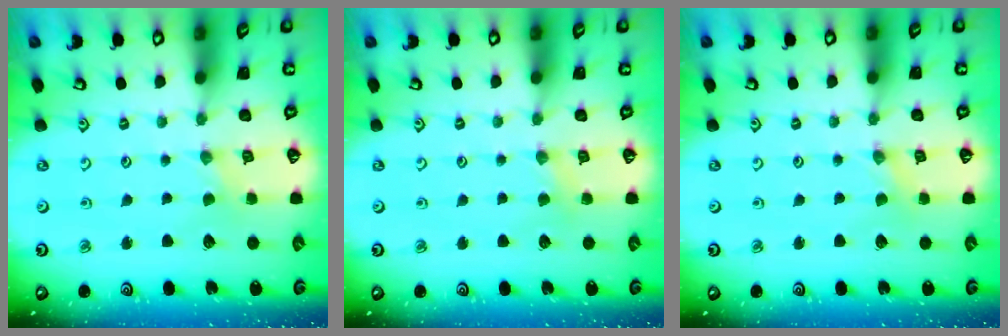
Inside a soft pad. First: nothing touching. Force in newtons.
{"total": 2.3, "press": 2.3, "slide": 0.4}
{"total": 0.0}